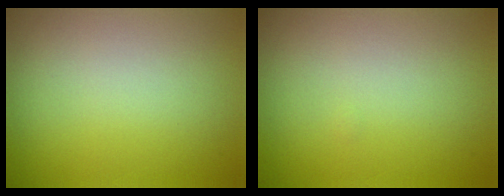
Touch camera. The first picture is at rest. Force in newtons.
{"total": 0.0}